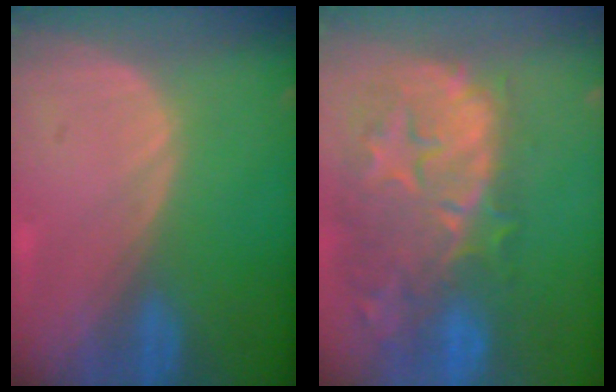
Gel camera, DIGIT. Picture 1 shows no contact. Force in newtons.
{"total": 13.7, "press": 11.8, "slide": 6.9}